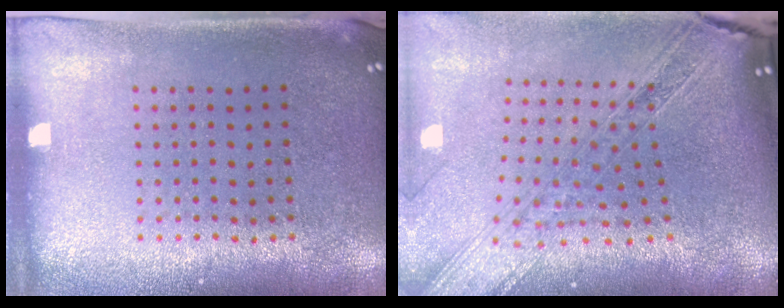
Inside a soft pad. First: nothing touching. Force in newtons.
{"total": 2.7, "press": 2.1, "slide": 1.6}